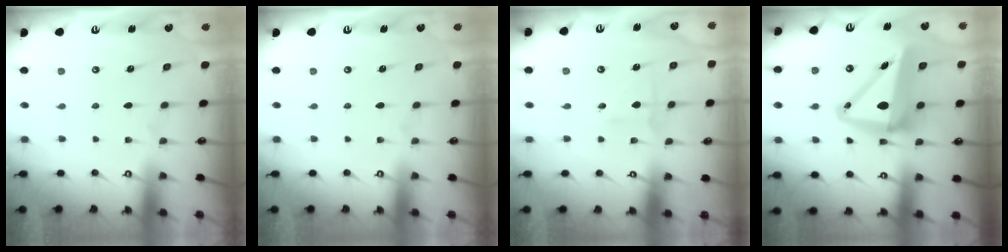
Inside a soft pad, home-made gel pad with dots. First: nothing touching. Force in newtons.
{"total": 0.0}
{"total": 2.7, "press": 2.6, "slide": 0.3}
{"total": 12.5, "press": 12.2, "slide": 2.9}